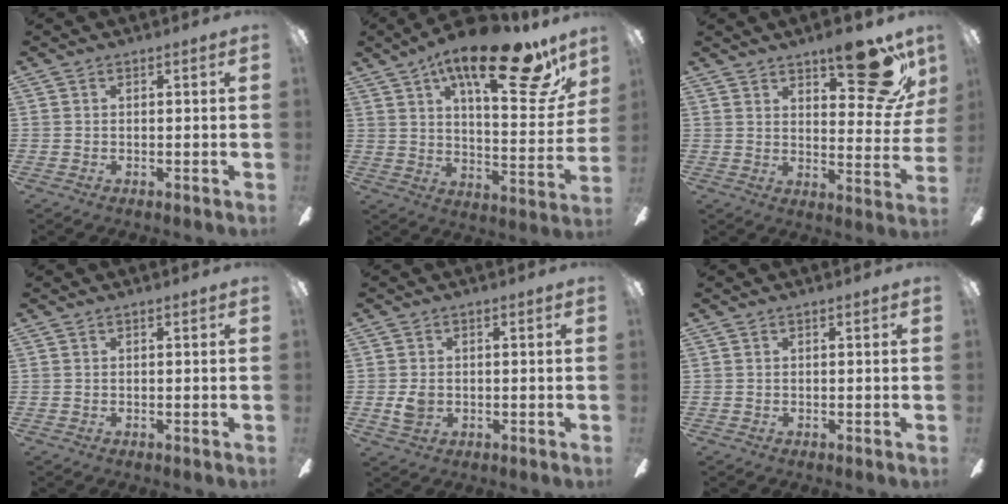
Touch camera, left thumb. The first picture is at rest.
{"total": 24.9, "force": [15.3, 8.2, 17.8], "torque": [-0.262, -0.084, 0.240]}
{"total": 17.8, "force": [11.6, 6.9, 11.5], "torque": [-0.144, -0.068, 0.189]}
{"total": 0.0}
{"total": 3.7, "force": [-0.3, 2.8, 2.3], "torque": [-0.041, 0.002, -0.008]}
{"total": 0.0}